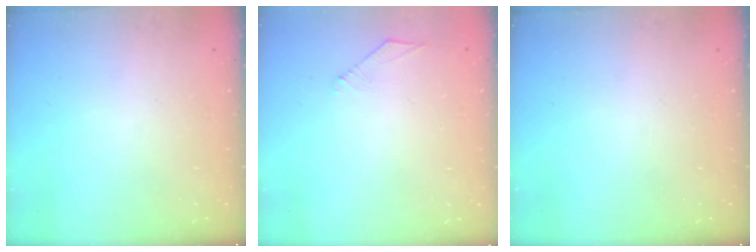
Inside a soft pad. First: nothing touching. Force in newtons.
{"total": 2.6, "press": 2.5, "slide": 0.6}
{"total": 0.0}